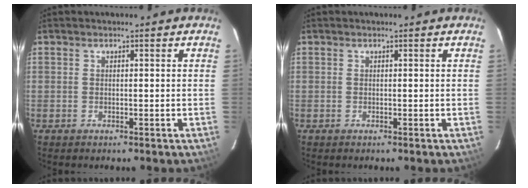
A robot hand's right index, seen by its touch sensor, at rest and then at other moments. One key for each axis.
{"total": 0.0}